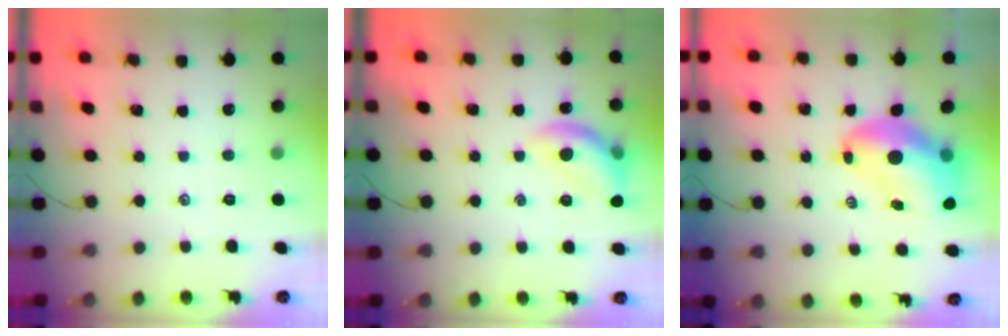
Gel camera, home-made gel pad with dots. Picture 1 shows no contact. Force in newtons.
{"total": 13.8, "press": 13.7, "slide": 1.3}
{"total": 11.0, "press": 10.5, "slide": 3.2}